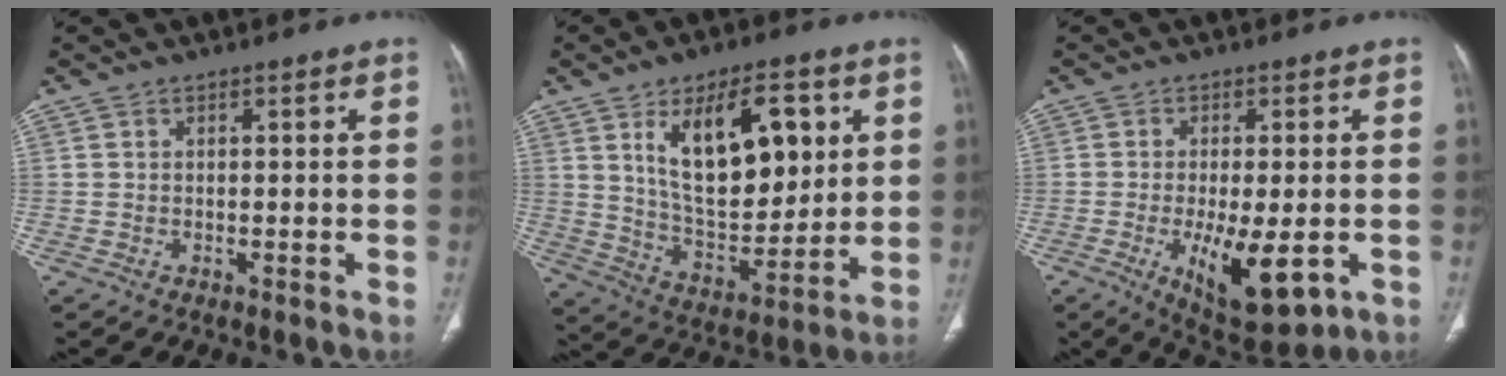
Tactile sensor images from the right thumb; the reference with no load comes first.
{"total": 19.3, "force": [6.8, 9.7, 15.2], "torque": [-0.198, -0.034, 0.128]}
{"total": 12.1, "force": [-3.5, 4.7, 10.6], "torque": [-0.160, -0.017, -0.040]}